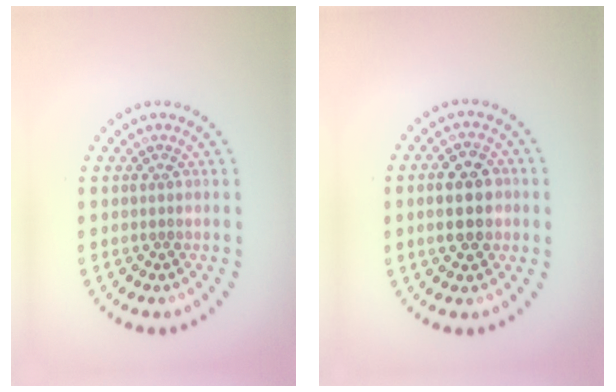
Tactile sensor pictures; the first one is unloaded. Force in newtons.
{"total": 4.9, "press": 4.8, "slide": 0.2}